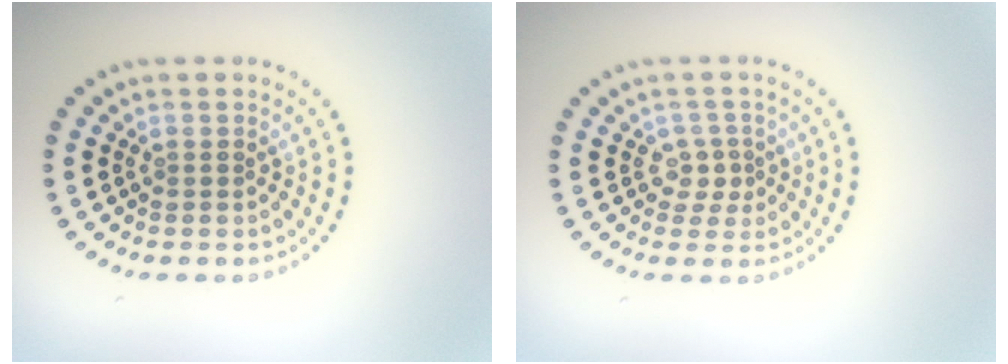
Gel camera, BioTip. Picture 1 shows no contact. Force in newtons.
{"total": 1.8, "press": 1.4, "slide": 1.2}